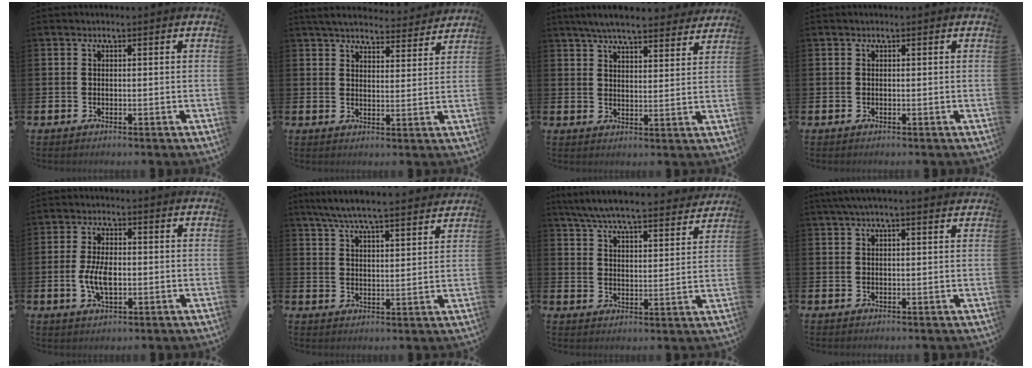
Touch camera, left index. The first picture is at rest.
{"total": 4.9, "force": [4.8, 0.9, 0.8], "torque": [-0.030, -0.031, 0.084]}
{"total": 6.4, "force": [6.1, 0.8, 1.9], "torque": [-0.045, -0.029, 0.108]}
{"total": 0.0}
{"total": 5.2, "force": [-0.4, 2.6, 4.5], "torque": [-0.097, 0.001, -0.011]}
{"total": 6.7, "force": [6.4, 0.2, 2.1], "torque": [-0.061, -0.034, 0.113]}
{"total": 7.2, "force": [6.9, 0.7, 2.0], "torque": [-0.062, -0.046, 0.121]}
{"total": 2.6, "force": [2.1, 0.2, 1.6], "torque": [-0.036, 0.002, 0.038]}